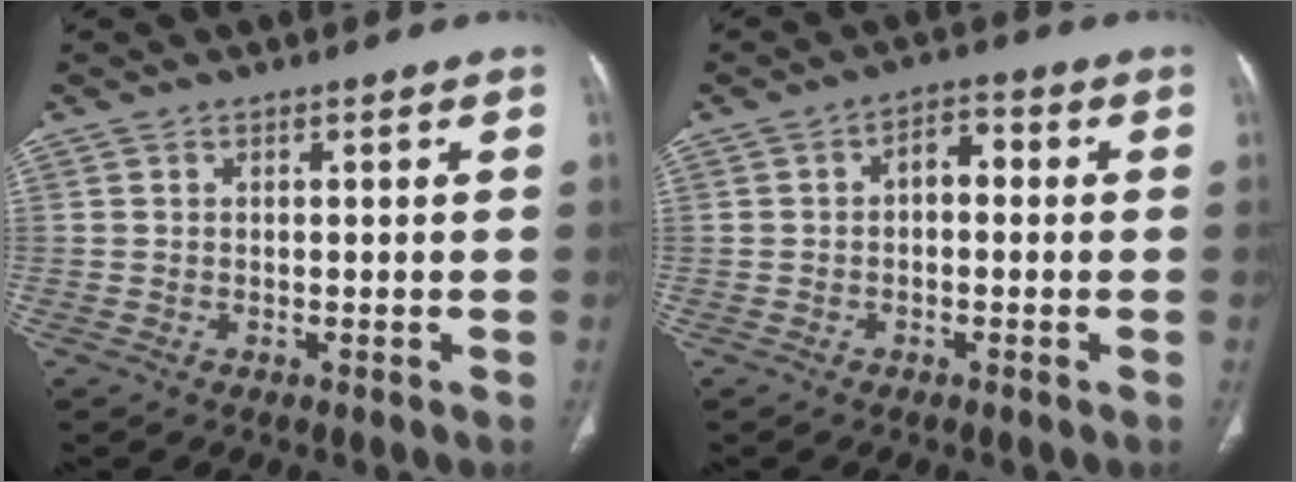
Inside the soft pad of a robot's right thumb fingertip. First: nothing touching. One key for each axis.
{"total": 4.2, "fx": 0.0, "fy": 2.6, "fz": 3.3, "tx": -0.040, "ty": 0.018, "tz": -0.011}